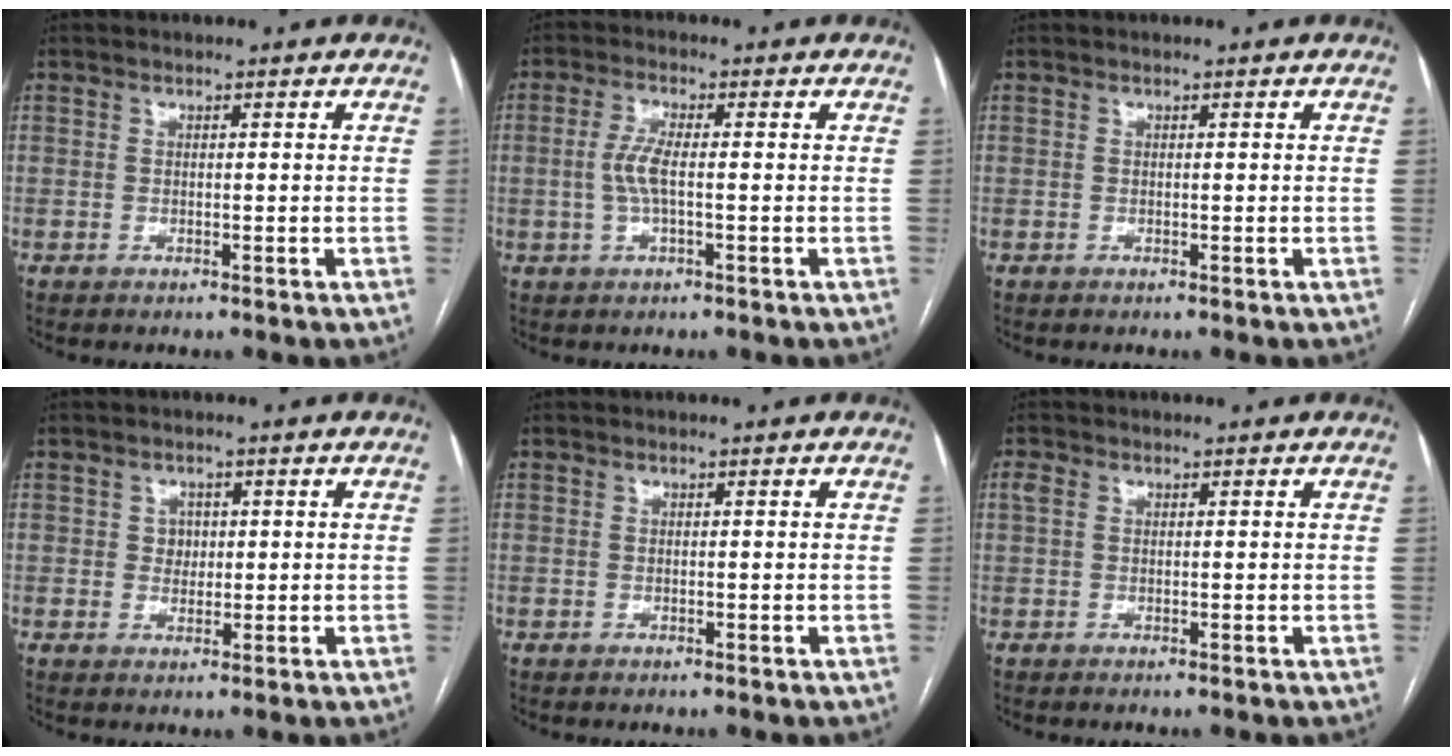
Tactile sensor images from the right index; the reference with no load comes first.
{"total": 4.1, "force": [-0.3, 0.9, 4.0], "torque": [-0.090, 0.002, -0.007]}
{"total": 0.0}
{"total": 2.3, "force": [0.4, 2.0, 0.9], "torque": [-0.010, 0.002, 0.006]}
{"total": 0.0}
{"total": 1.4, "force": [0.5, 1.0, 0.9], "torque": [-0.027, 0.016, 0.013]}